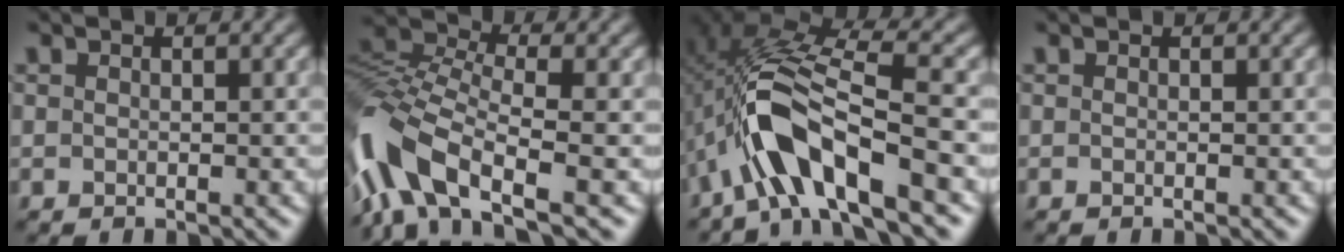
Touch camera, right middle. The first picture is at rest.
{"total": 9.6, "force": [-4.6, 4.3, 7.2], "torque": [-0.154, 0.006, -0.105]}
{"total": 9.4, "force": [-3.7, 3.2, 8.0], "torque": [-0.158, 0.014, -0.075]}
{"total": 0.0}